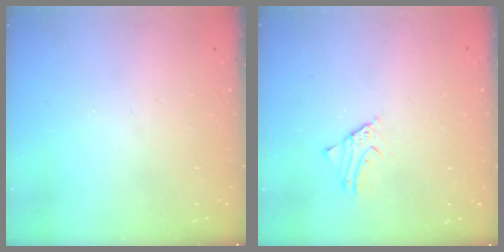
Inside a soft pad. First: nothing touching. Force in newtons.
{"total": 2.6, "press": 2.6, "slide": 0.3}